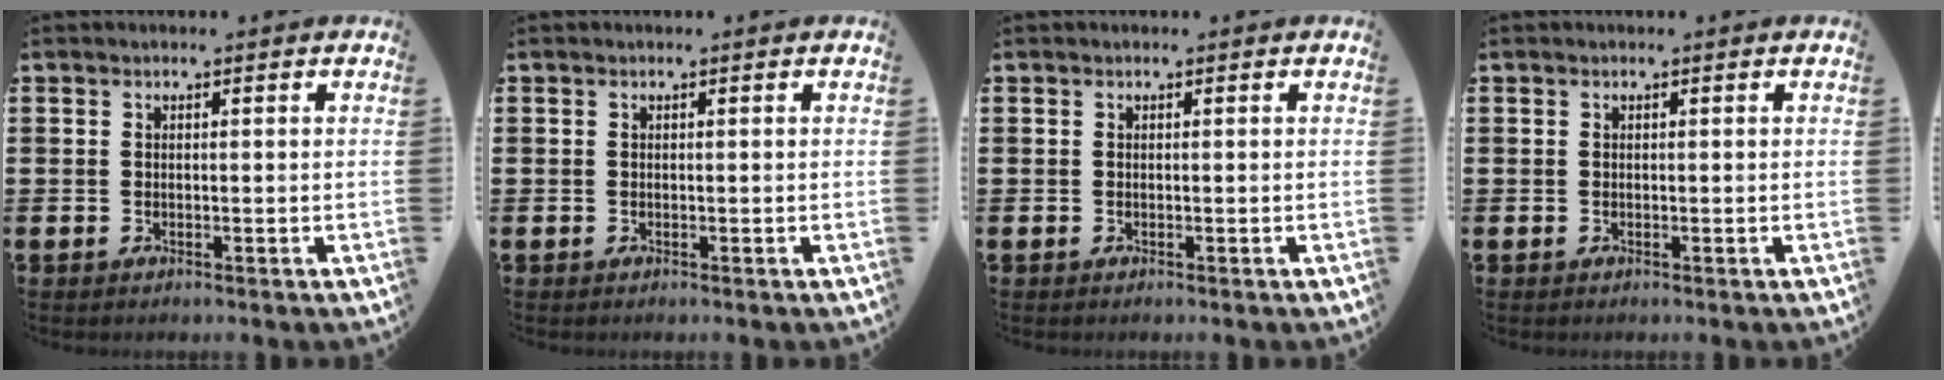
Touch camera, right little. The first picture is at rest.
{"total": 0.0}
{"total": 0.0}
{"total": 0.0}